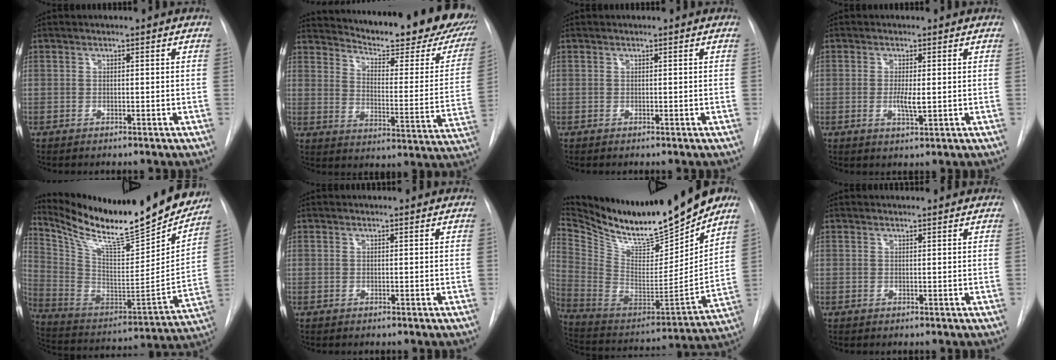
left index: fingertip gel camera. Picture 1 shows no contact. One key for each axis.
{"total": 27.2, "fx": 23.1, "fy": 5.1, "fz": 13.5, "tx": -0.196, "ty": -0.085, "tz": 0.278}
{"total": 0.0}
{"total": 2.8, "fx": -0.4, "fy": 0.5, "fz": 2.7, "tx": -0.051, "ty": -0.009, "tz": -0.006}
{"total": 26.4, "fx": 23.1, "fy": 3.9, "fz": 12.3, "tx": -0.220, "ty": -0.069, "tz": 0.348}
{"total": 0.8, "fx": 0.8, "fy": 0.0, "fz": 0.0, "tx": -0.008, "ty": 0.003, "tz": 0.007}
{"total": 21.8, "fx": 19.0, "fy": 3.6, "fz": 10.1, "tx": -0.187, "ty": -0.046, "tz": 0.321}
{"total": 2.2, "fx": 2.2, "fy": 0.2, "fz": 0.2, "tx": -0.009, "ty": 0.006, "tz": 0.022}